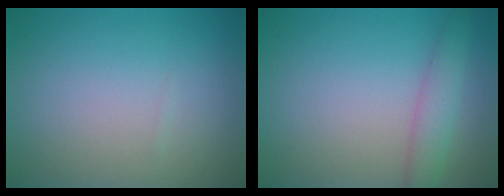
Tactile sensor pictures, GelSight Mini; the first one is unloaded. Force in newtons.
{"total": 2.5, "press": 2.5, "slide": 0.1}